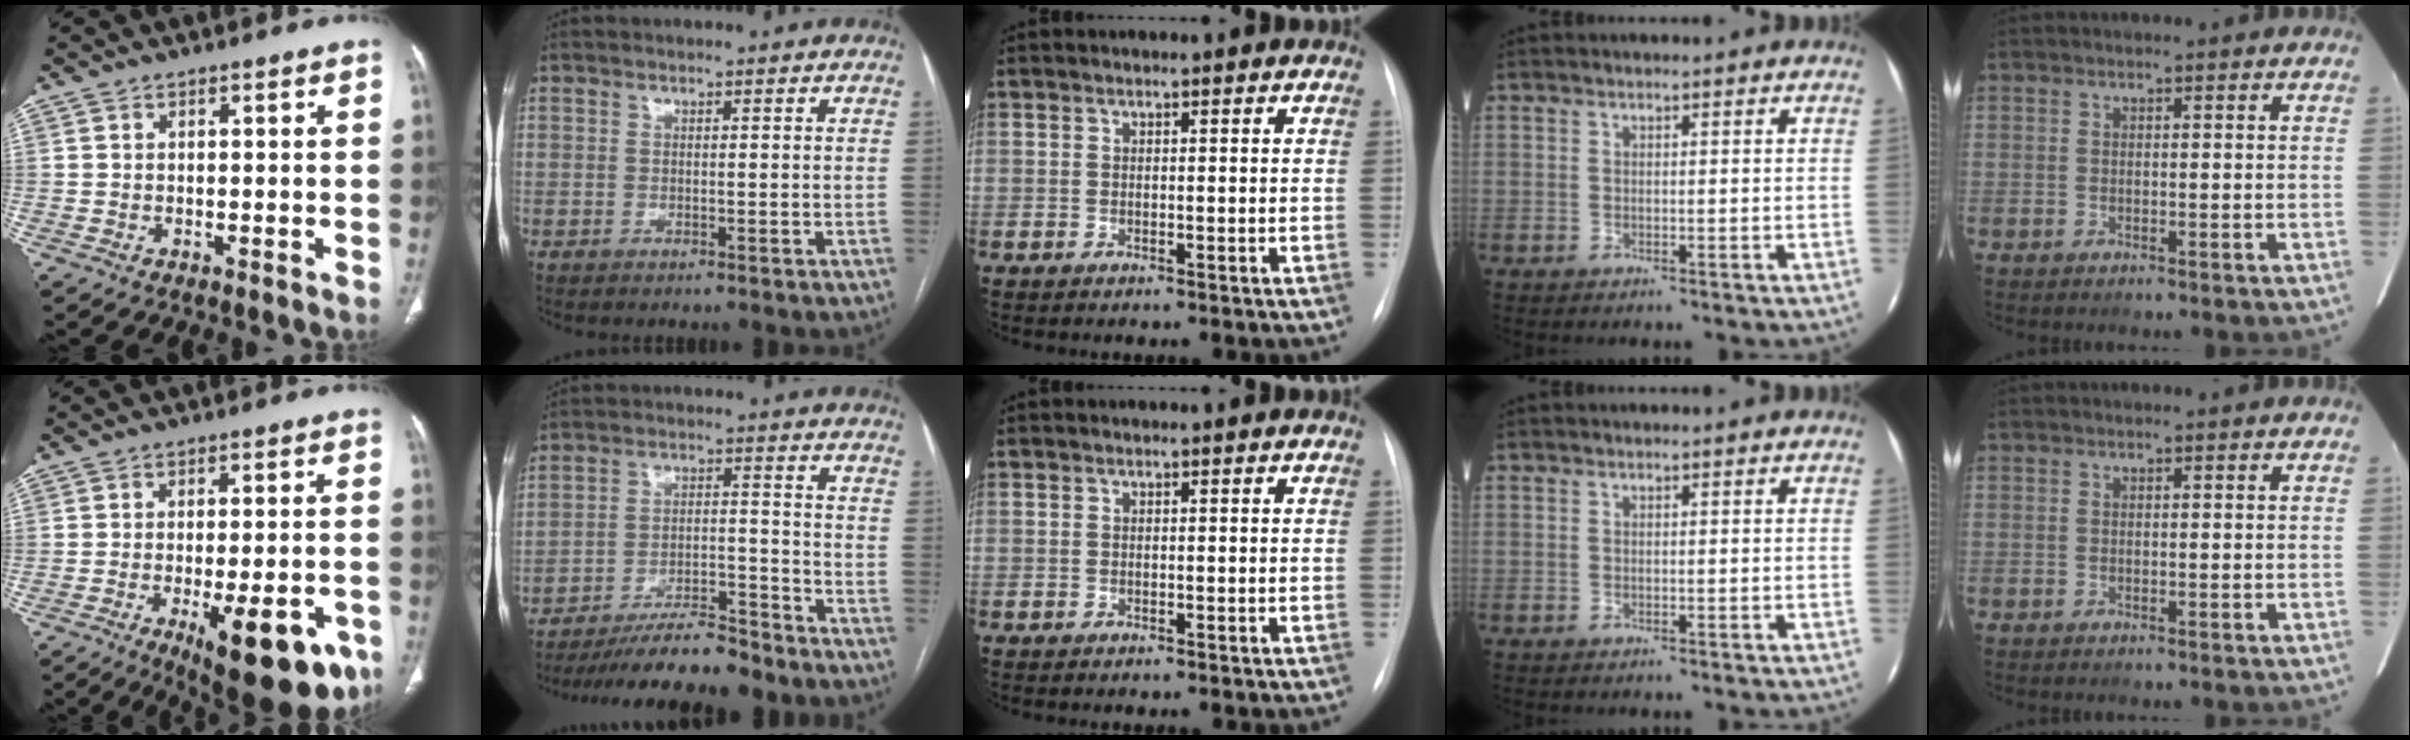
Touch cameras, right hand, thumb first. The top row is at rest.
{"thumb": {"total": 18.0, "force": [-8.3, 6.5, 14.6], "torque": [-0.142, 0.016, -0.101]}, "index": {"total": 12.1, "force": [-10.8, 1.7, 5.1], "torque": [-0.075, 0.004, -0.178]}}